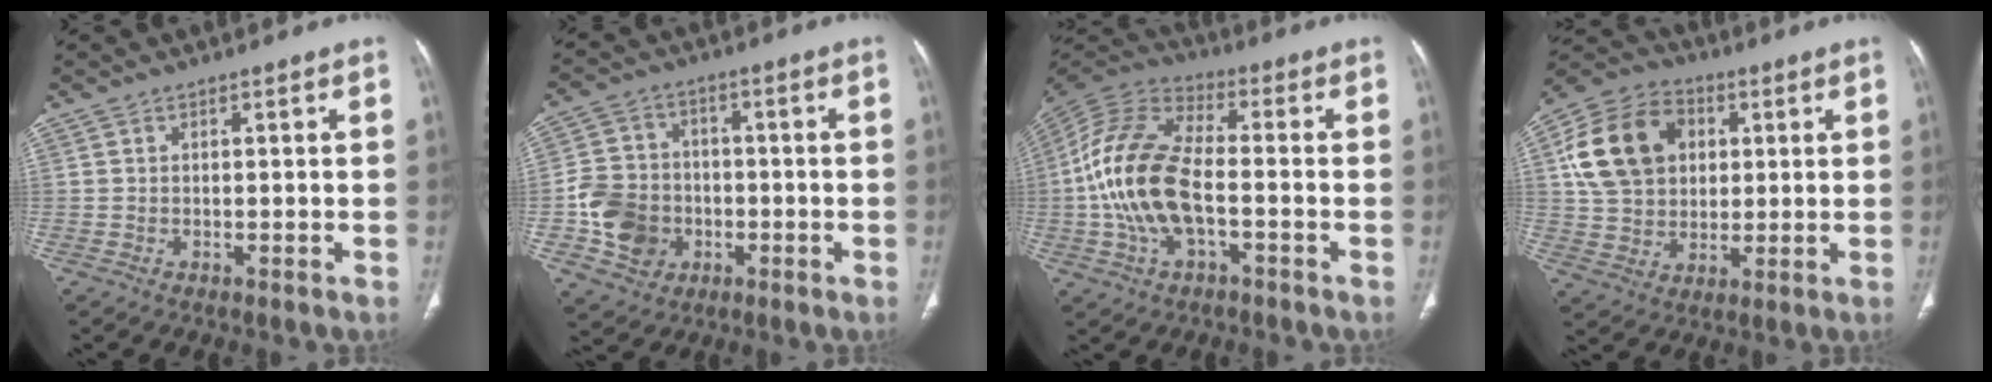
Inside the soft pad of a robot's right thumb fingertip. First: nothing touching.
{"total": 11.1, "force": [-2.7, 9.6, 4.9], "torque": [-0.063, 0.017, -0.045]}
{"total": 16.7, "force": [-2.7, 8.6, 14.1], "torque": [-0.292, 0.030, -0.054]}
{"total": 17.0, "force": [3.9, 13.3, 9.8], "torque": [-0.166, 0.013, 0.068]}